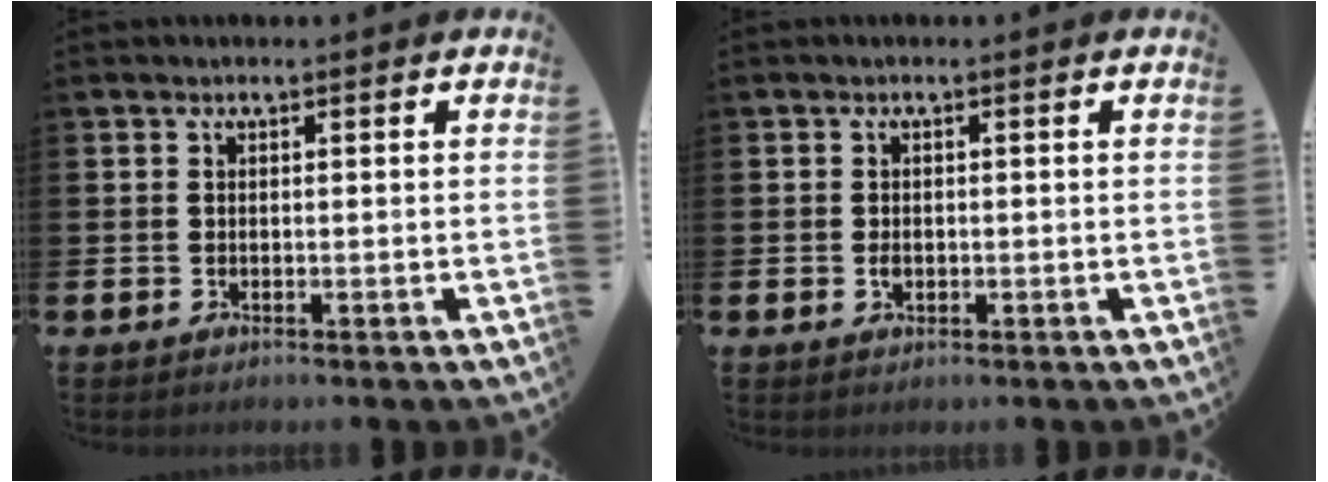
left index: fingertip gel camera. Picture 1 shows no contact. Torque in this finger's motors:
{"motor_torque": [0.16, 0.04, 0.00, 0.02]}